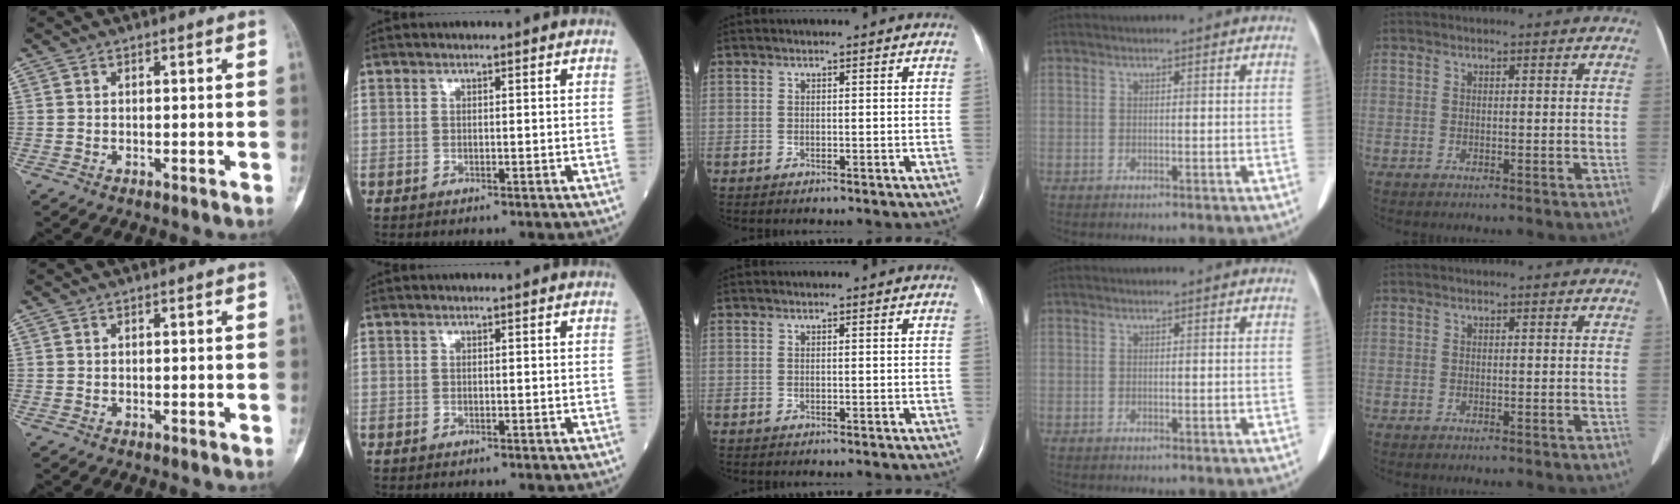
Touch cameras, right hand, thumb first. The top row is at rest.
{}